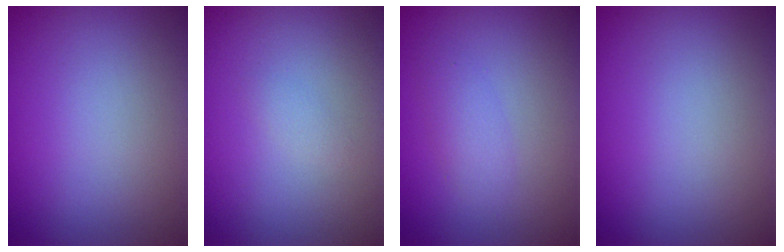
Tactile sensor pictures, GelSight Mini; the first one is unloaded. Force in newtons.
{"total": 0.6, "press": 0.6, "slide": 0.1}
{"total": 1.7, "press": 1.7, "slide": 0.1}
{"total": 0.0}